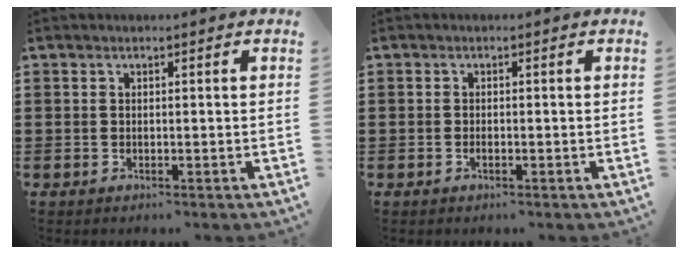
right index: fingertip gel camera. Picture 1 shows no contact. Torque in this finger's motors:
{"motor_torque": [0.21, 1.83, 0.01, 0.00]}